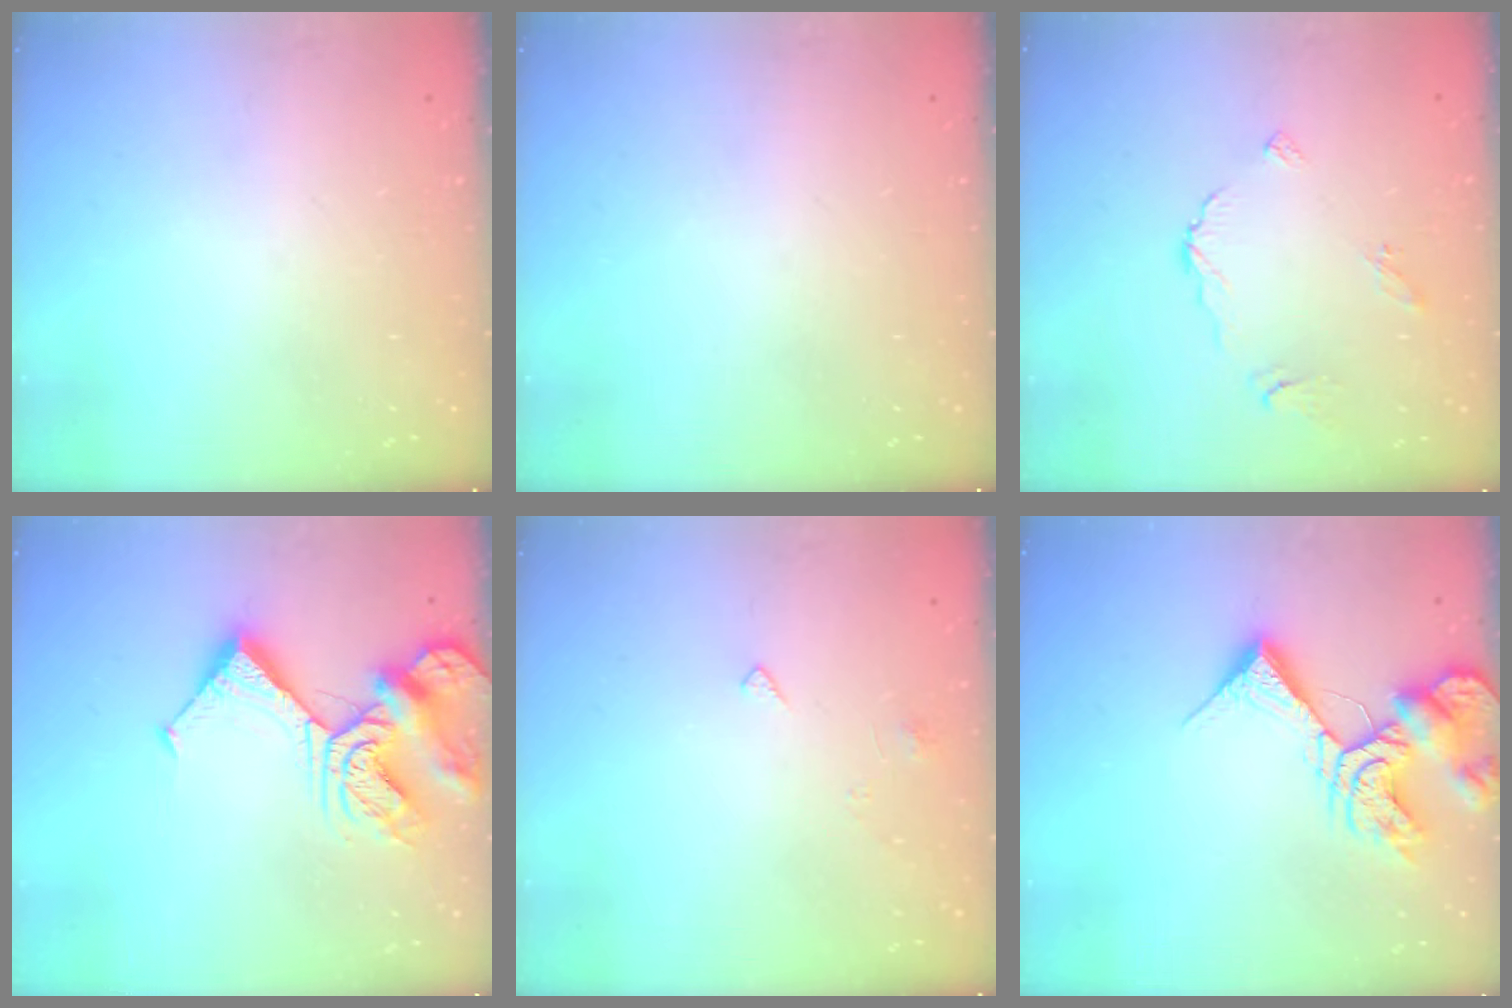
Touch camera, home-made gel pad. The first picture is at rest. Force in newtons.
{"total": 0.0}
{"total": 5.1, "press": 5.1, "slide": 0.3}
{"total": 12.8, "press": 12.6, "slide": 2.2}
{"total": 2.8, "press": 2.8, "slide": 0.4}
{"total": 12.5, "press": 12.4, "slide": 1.5}